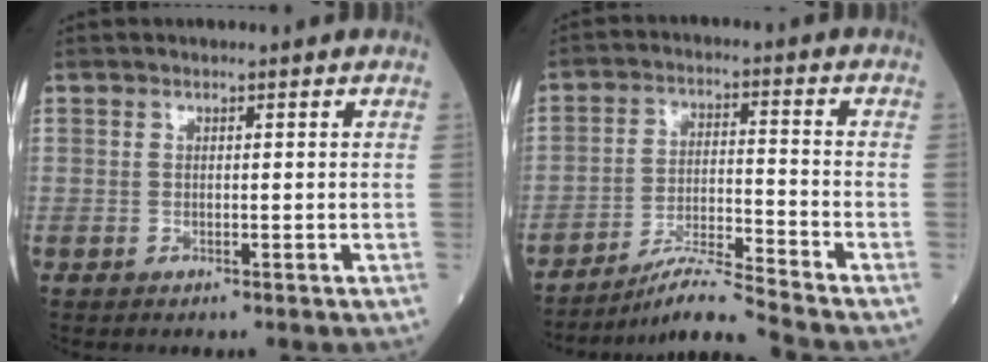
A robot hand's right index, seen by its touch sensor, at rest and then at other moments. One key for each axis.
{"total": 7.7, "fx": -7.0, "fy": -2.4, "fz": 2.1, "tx": -0.044, "ty": -0.008, "tz": -0.126}